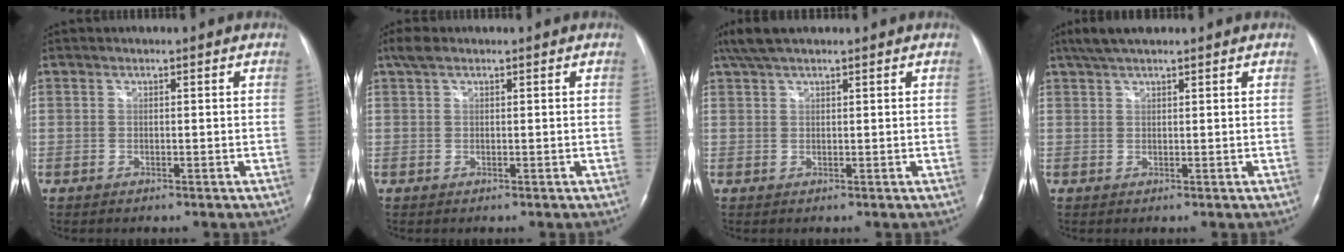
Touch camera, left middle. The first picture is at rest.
{"total": 2.1, "force": [1.4, 1.0, 1.2], "torque": [-0.030, 0.020, 0.028]}
{"total": 4.6, "force": [3.6, 1.2, 2.6], "torque": [-0.058, 0.024, 0.071]}
{"total": 4.4, "force": [3.5, 0.9, 2.5], "torque": [-0.052, 0.021, 0.065]}